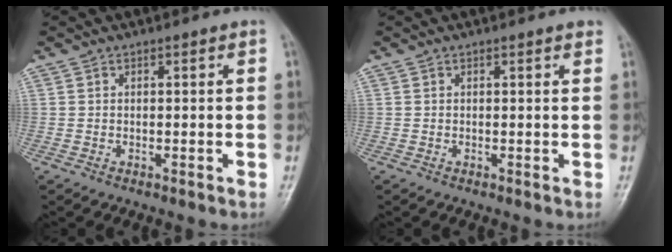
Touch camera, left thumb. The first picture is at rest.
{"total": 1.1, "force": [0.8, 0.2, 0.7], "torque": [-0.007, -0.001, 0.007]}